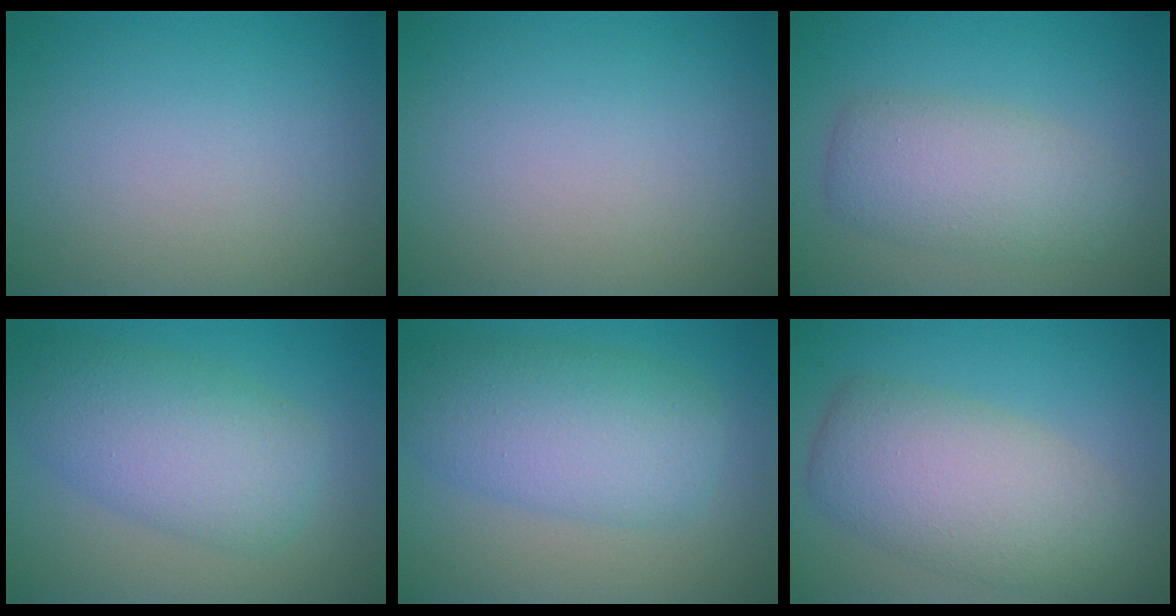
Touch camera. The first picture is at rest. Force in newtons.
{"total": 0.0}
{"total": 4.9, "press": 4.9, "slide": 0.1}
{"total": 6.7, "press": 6.7, "slide": 0.2}
{"total": 7.0, "press": 7.0, "slide": 0.2}
{"total": 7.2, "press": 7.2, "slide": 0.6}